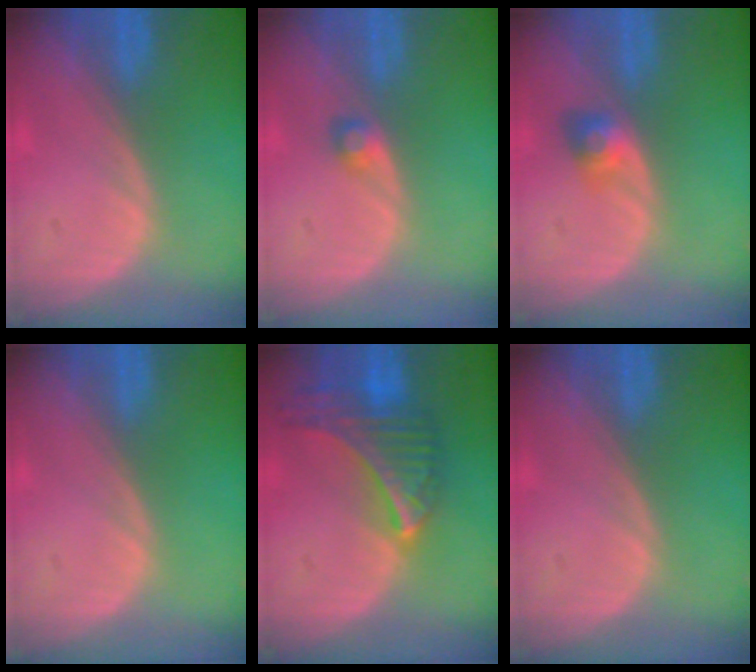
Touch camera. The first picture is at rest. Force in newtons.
{"total": 1.8, "press": 1.7, "slide": 0.3}
{"total": 3.2, "press": 2.8, "slide": 1.5}
{"total": 0.0}
{"total": 9.0, "press": 7.9, "slide": 4.3}
{"total": 0.0}